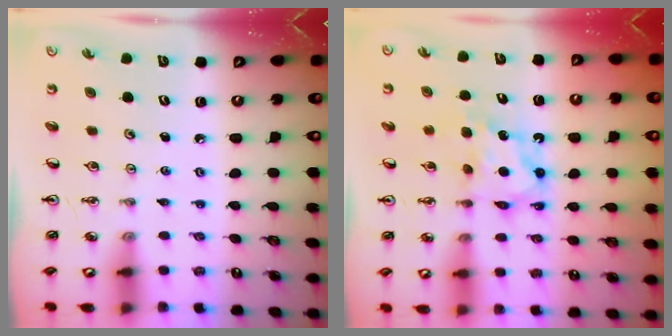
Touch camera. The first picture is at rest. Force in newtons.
{"total": 7.1, "press": 7.1, "slide": 0.6}